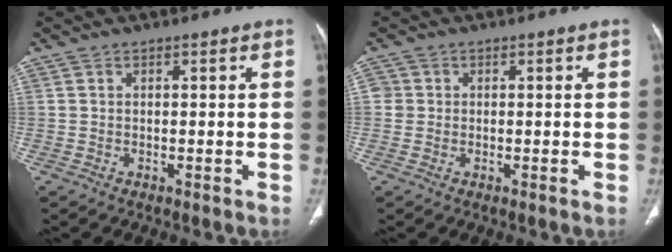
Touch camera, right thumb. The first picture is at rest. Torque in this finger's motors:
{"motor_torque": [0.17, 0.12, 0.36, 0.09, 0.00]}